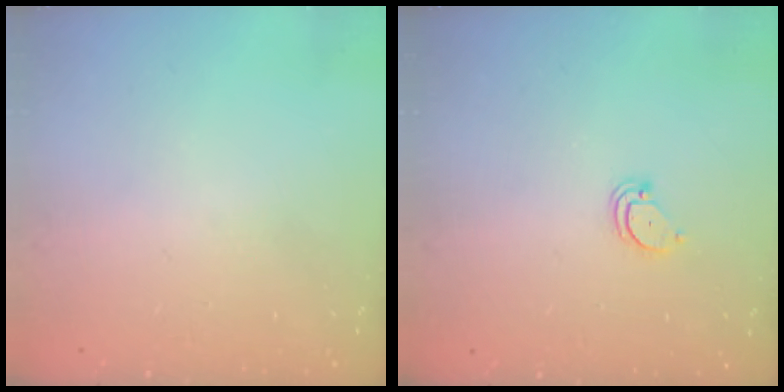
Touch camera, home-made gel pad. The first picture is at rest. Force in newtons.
{"total": 2.7, "press": 2.7, "slide": 0.2}